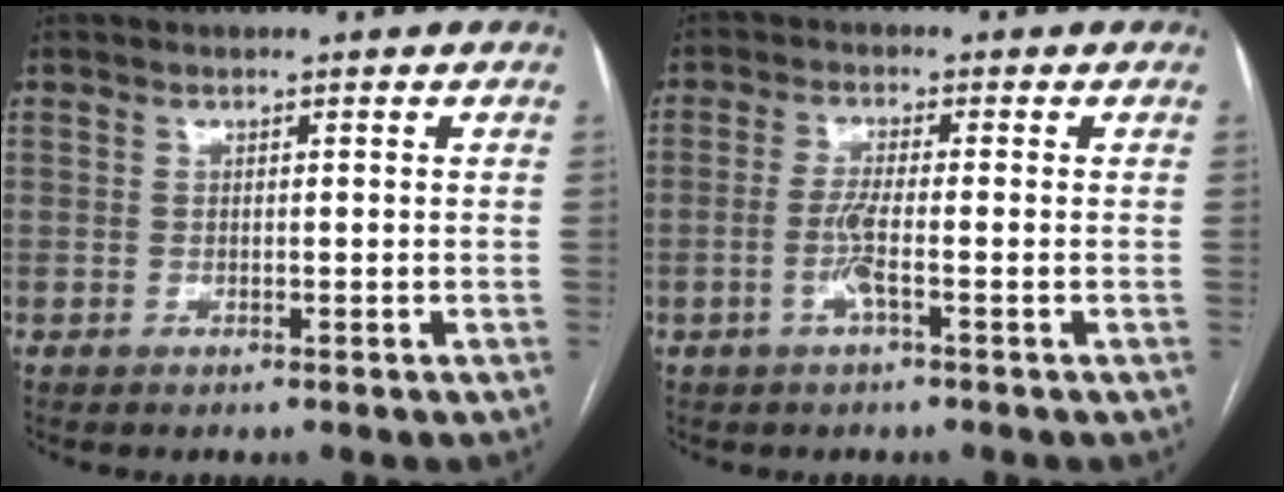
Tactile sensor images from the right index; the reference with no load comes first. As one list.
[{"total": 3.6, "force": [-1.2, -0.1, 3.4], "torque": [-0.071, -0.004, -0.028]}]